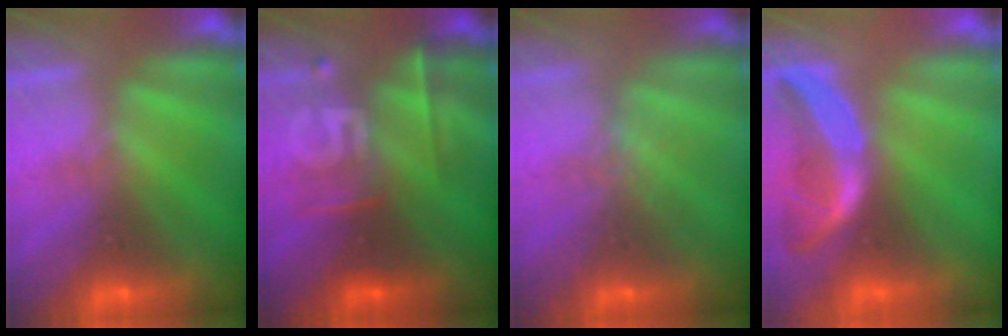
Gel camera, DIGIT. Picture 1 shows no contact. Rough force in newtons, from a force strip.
{"total": 2.4}
{"total": 1.5}
{"total": 1.7}